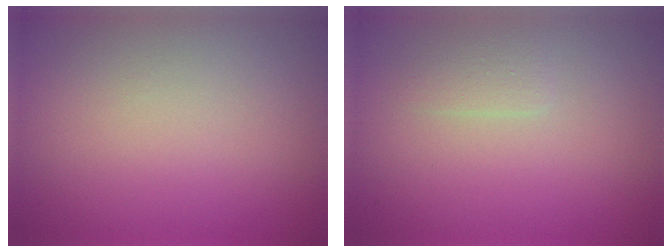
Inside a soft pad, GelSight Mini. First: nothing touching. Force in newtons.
{"total": 1.0, "press": 1.0, "slide": 0.0}